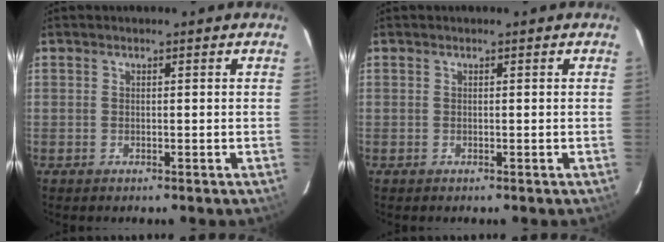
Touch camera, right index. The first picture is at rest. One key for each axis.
{"total": 0.0}